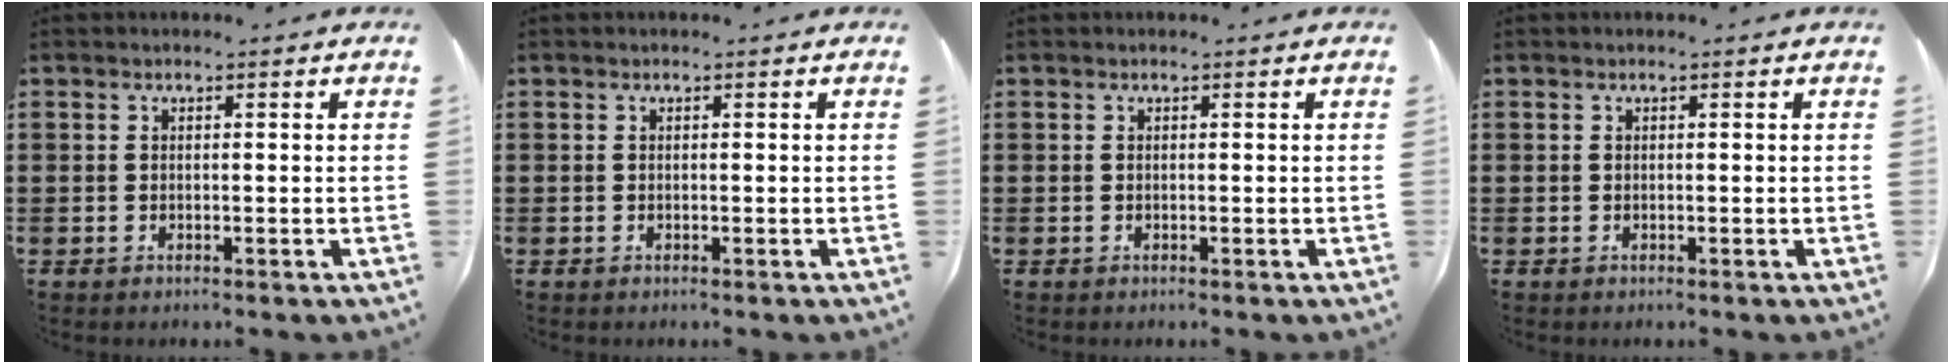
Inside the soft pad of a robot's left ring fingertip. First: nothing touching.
{"total": 0.0}
{"total": 0.0}
{"total": 0.0}